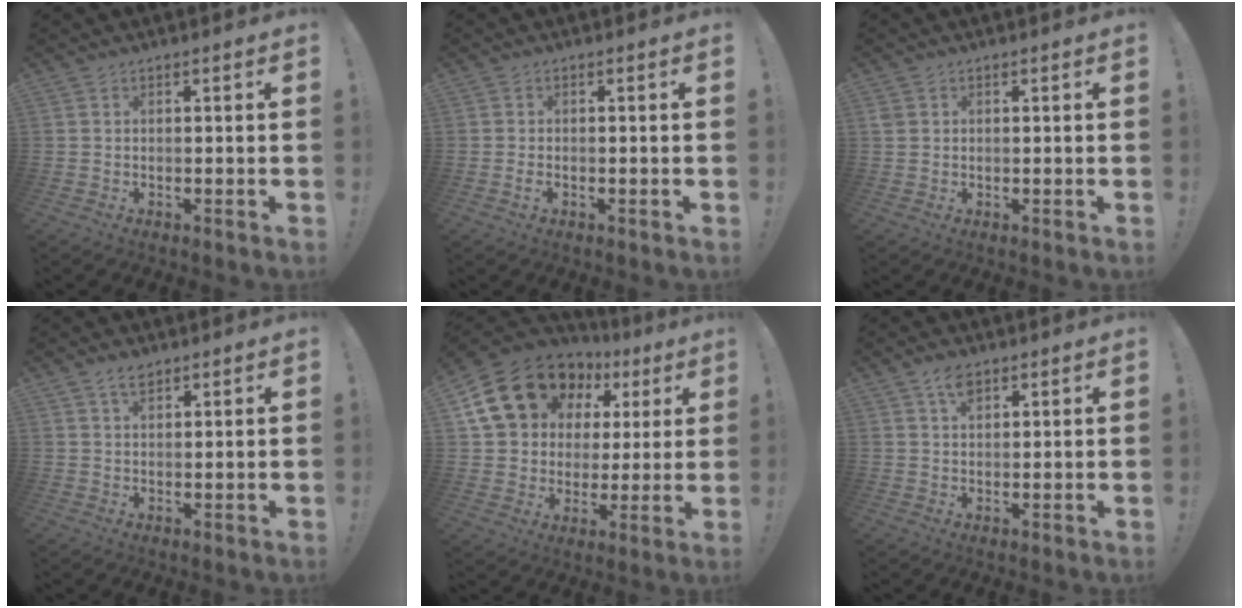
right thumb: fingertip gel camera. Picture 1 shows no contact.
{"total": 1.2, "force": [-0.7, 0.6, 0.7], "torque": [-0.018, 0.006, -0.011]}
{"total": 1.9, "force": [0.7, 1.6, 0.8], "torque": [-0.005, 0.000, 0.014]}
{"total": 3.1, "force": [2.3, 1.4, 1.5], "torque": [-0.024, -0.007, 0.040]}
{"total": 20.0, "force": [10.2, 14.3, 9.6], "torque": [-0.156, -0.048, 0.211]}
{"total": 4.1, "force": [2.4, 2.2, 2.5], "torque": [-0.037, -0.008, 0.041]}